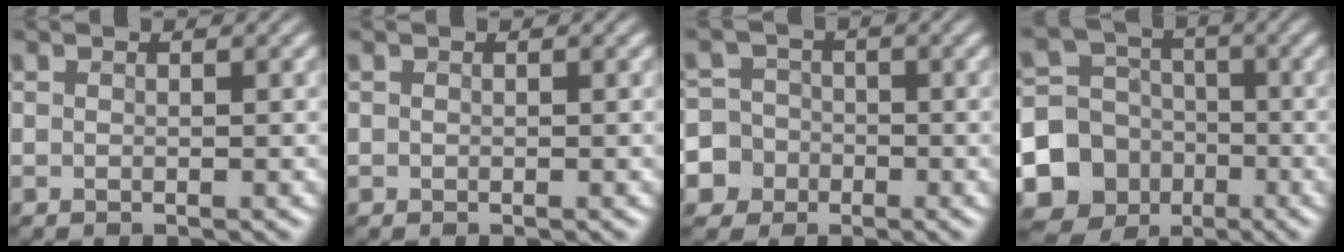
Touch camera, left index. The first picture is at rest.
{"total": 0.0}
{"total": 7.3, "force": [-3.4, 6.4, 0.9], "torque": [-0.017, -0.007, -0.086]}
{"total": 14.0, "force": [-5.2, 12.7, 3.1], "torque": [-0.077, -0.045, -0.109]}